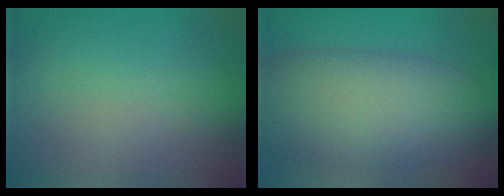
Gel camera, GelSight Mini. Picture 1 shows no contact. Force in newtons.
{"total": 10.9, "press": 10.9, "slide": 0.3}